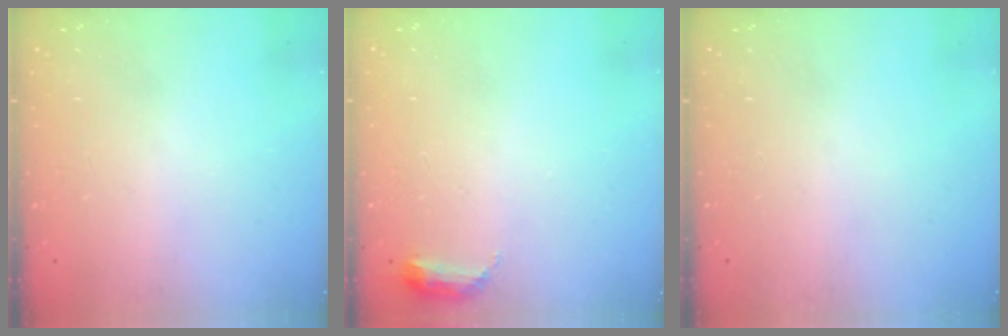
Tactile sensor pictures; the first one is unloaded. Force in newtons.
{"total": 3.9, "press": 3.9, "slide": 0.7}
{"total": 0.0}